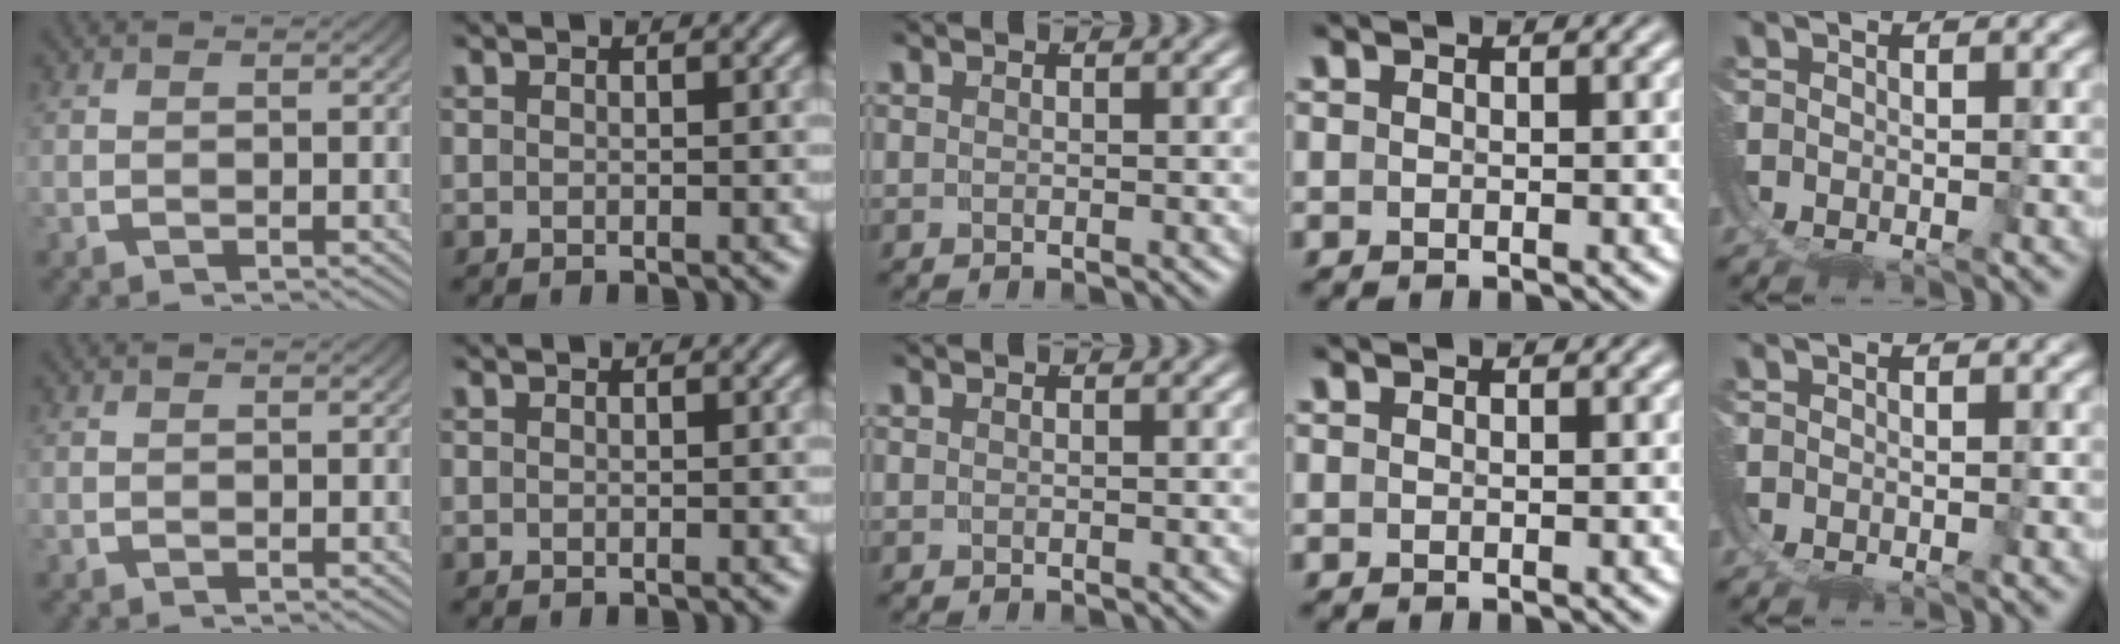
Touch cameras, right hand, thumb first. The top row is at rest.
{}